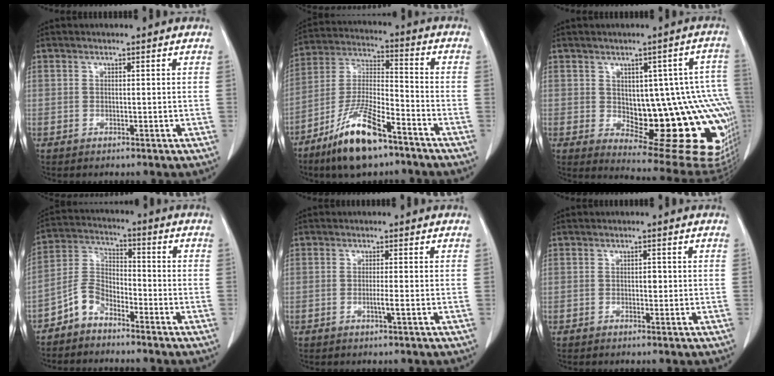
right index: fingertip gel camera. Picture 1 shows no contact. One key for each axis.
{"total": 14.1, "fx": -9.3, "fy": 3.4, "fz": 10.0, "tx": -0.210, "ty": -0.015, "tz": -0.170}
{"total": 19.7, "fx": -2.8, "fy": 7.4, "fz": 18.0, "tx": -0.135, "ty": 0.024, "tz": -0.006}
{"total": 5.7, "fx": -4.2, "fy": 3.2, "fz": 2.2, "tx": -0.047, "ty": 0.010, "tz": -0.089}
{"total": 1.4, "fx": -0.5, "fy": -0.2, "fz": 1.3, "tx": -0.026, "ty": -0.002, "tz": -0.010}
{"total": 1.0, "fx": -0.1, "fy": 0.6, "fz": 0.7, "tx": -0.007, "ty": 0.003, "tz": -0.003}